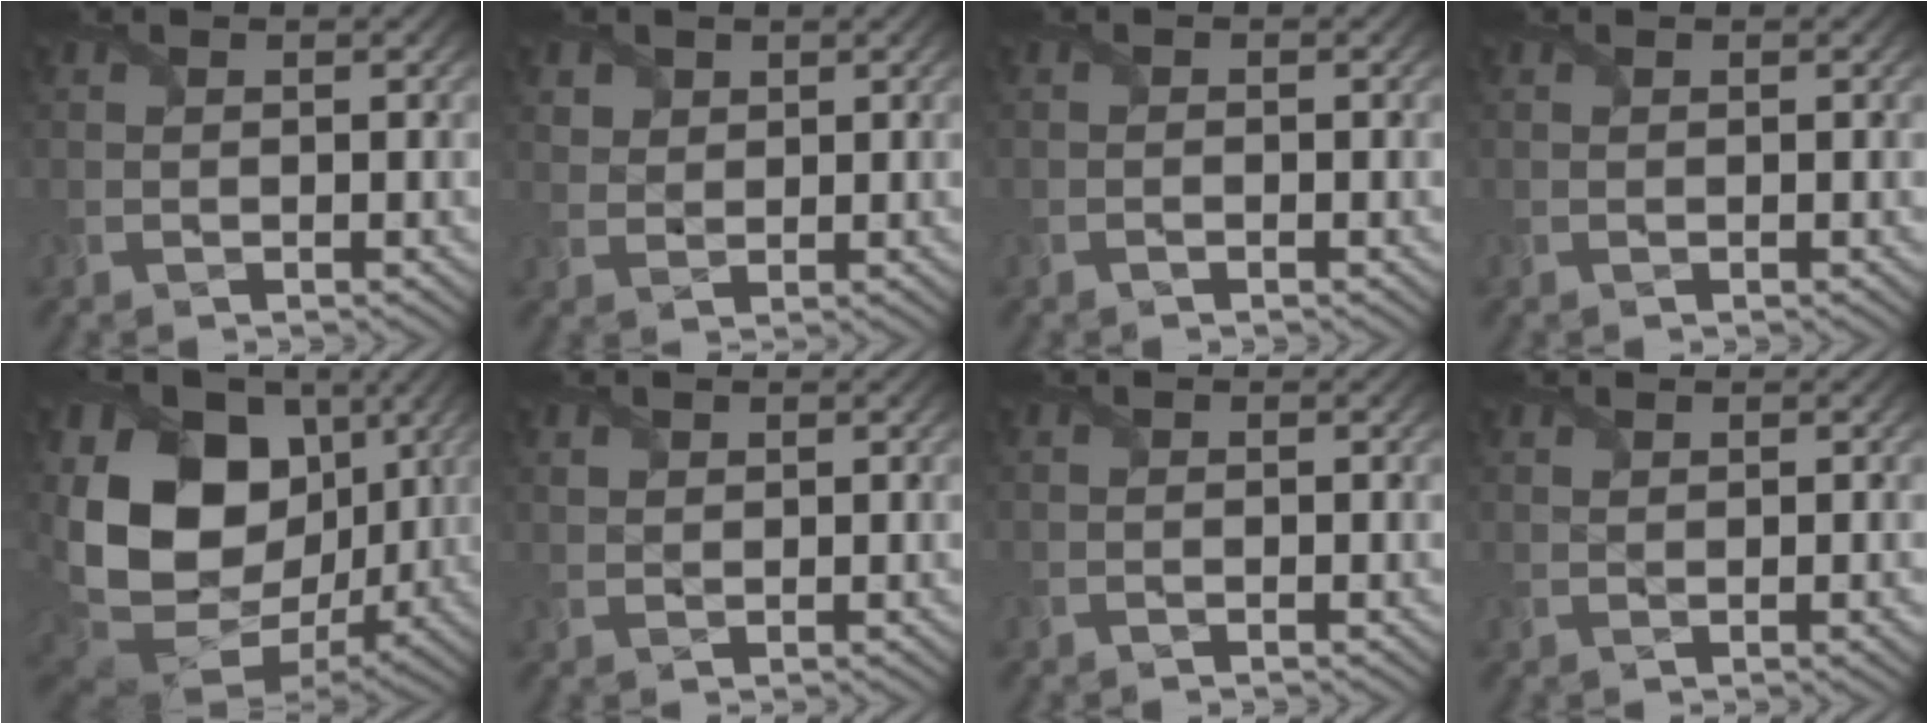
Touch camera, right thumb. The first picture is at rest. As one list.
[{"total": 2.5, "force": [1.8, 1.7, 0.4], "torque": [-0.023, -0.009, 0.042]}, {"total": 0.5, "force": [-0.4, 0.2, 0.3], "torque": [-0.007, -0.001, -0.006]}, {"total": 0.0}, {"total": 19.7, "force": [3.2, 14.8, 12.6], "torque": [-0.299, -0.012, 0.077]}, {"total": 1.2, "force": [1.0, 0.6, 0.2], "torque": [-0.006, -0.002, 0.021]}, {"total": 0.0}, {"total": 1.1, "force": [0.7, 0.3, 0.8], "torque": [-0.014, 0.001, 0.016]}]